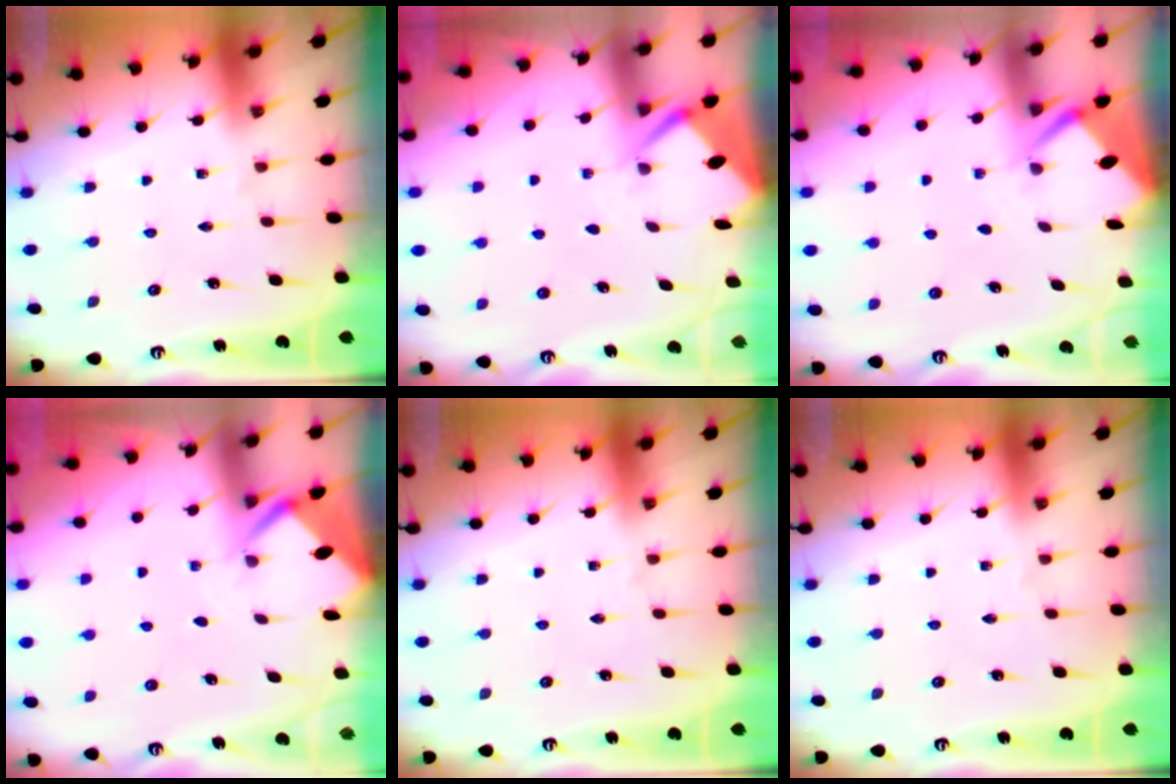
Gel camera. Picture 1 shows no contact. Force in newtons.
{"total": 2.9, "press": 2.9, "slide": 0.4}
{"total": 2.9, "press": 2.9, "slide": 0.3}
{"total": 2.8, "press": 2.8, "slide": 0.2}
{"total": 0.0}
{"total": 0.0}